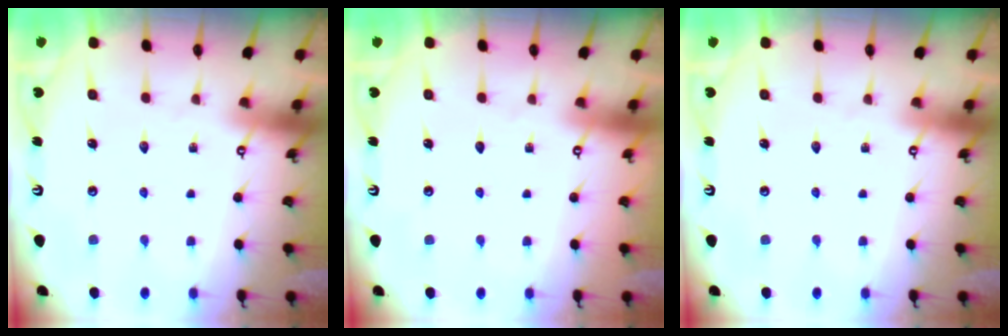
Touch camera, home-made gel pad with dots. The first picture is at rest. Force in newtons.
{"total": 0.0}
{"total": 0.0}